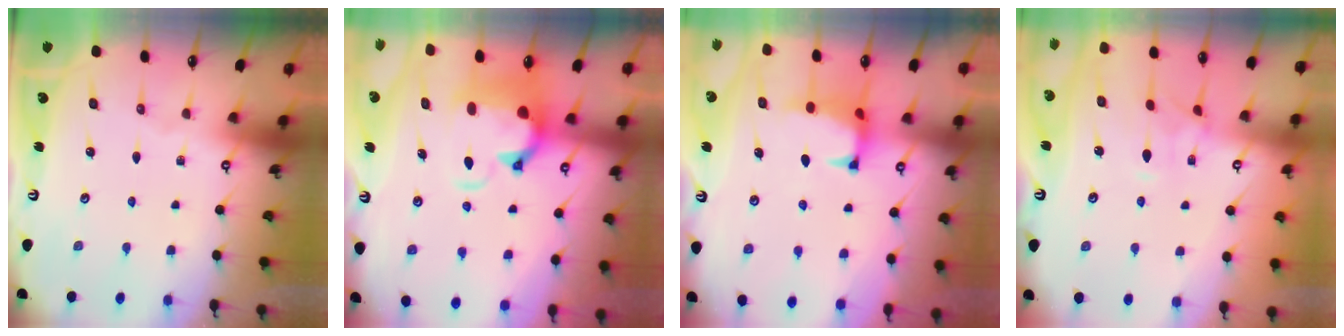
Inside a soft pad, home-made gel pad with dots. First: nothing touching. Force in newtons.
{"total": 3.2, "press": 2.8, "slide": 1.5}
{"total": 1.5, "press": 1.3, "slide": 0.6}
{"total": 1.2, "press": 0.7, "slide": 1.0}